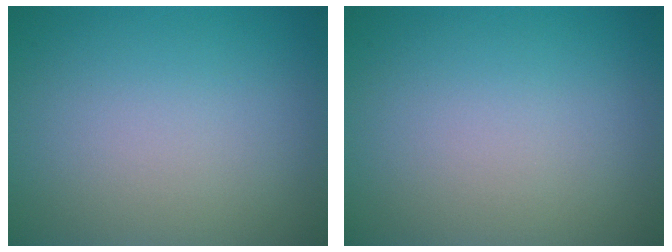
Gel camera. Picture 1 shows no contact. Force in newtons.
{"total": 0.0}